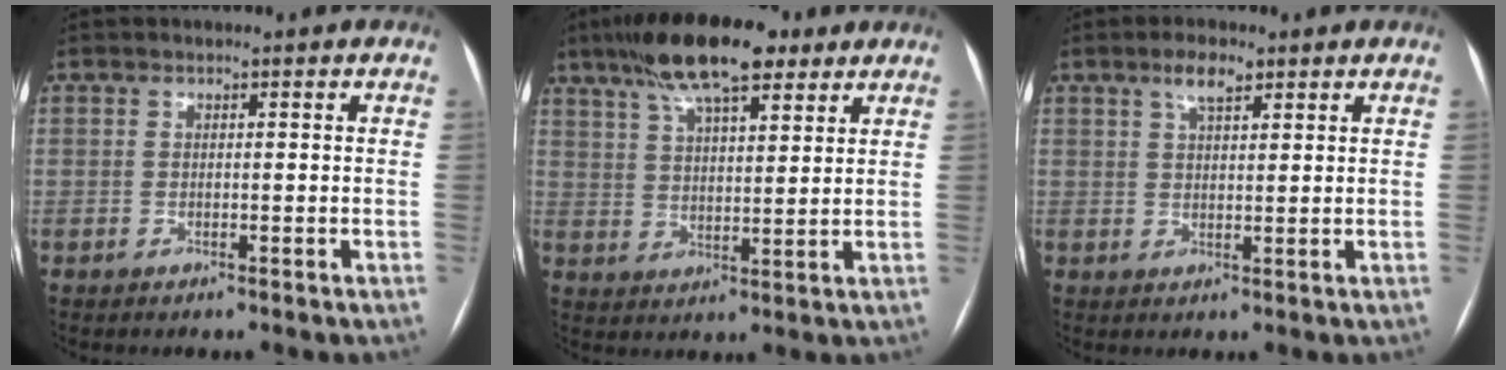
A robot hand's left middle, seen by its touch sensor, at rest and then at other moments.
{"total": 13.7, "force": [9.1, 3.8, 9.4], "torque": [-0.174, 0.028, 0.160]}
{"total": 3.6, "force": [2.3, 1.1, 2.5], "torque": [-0.049, 0.008, 0.041]}